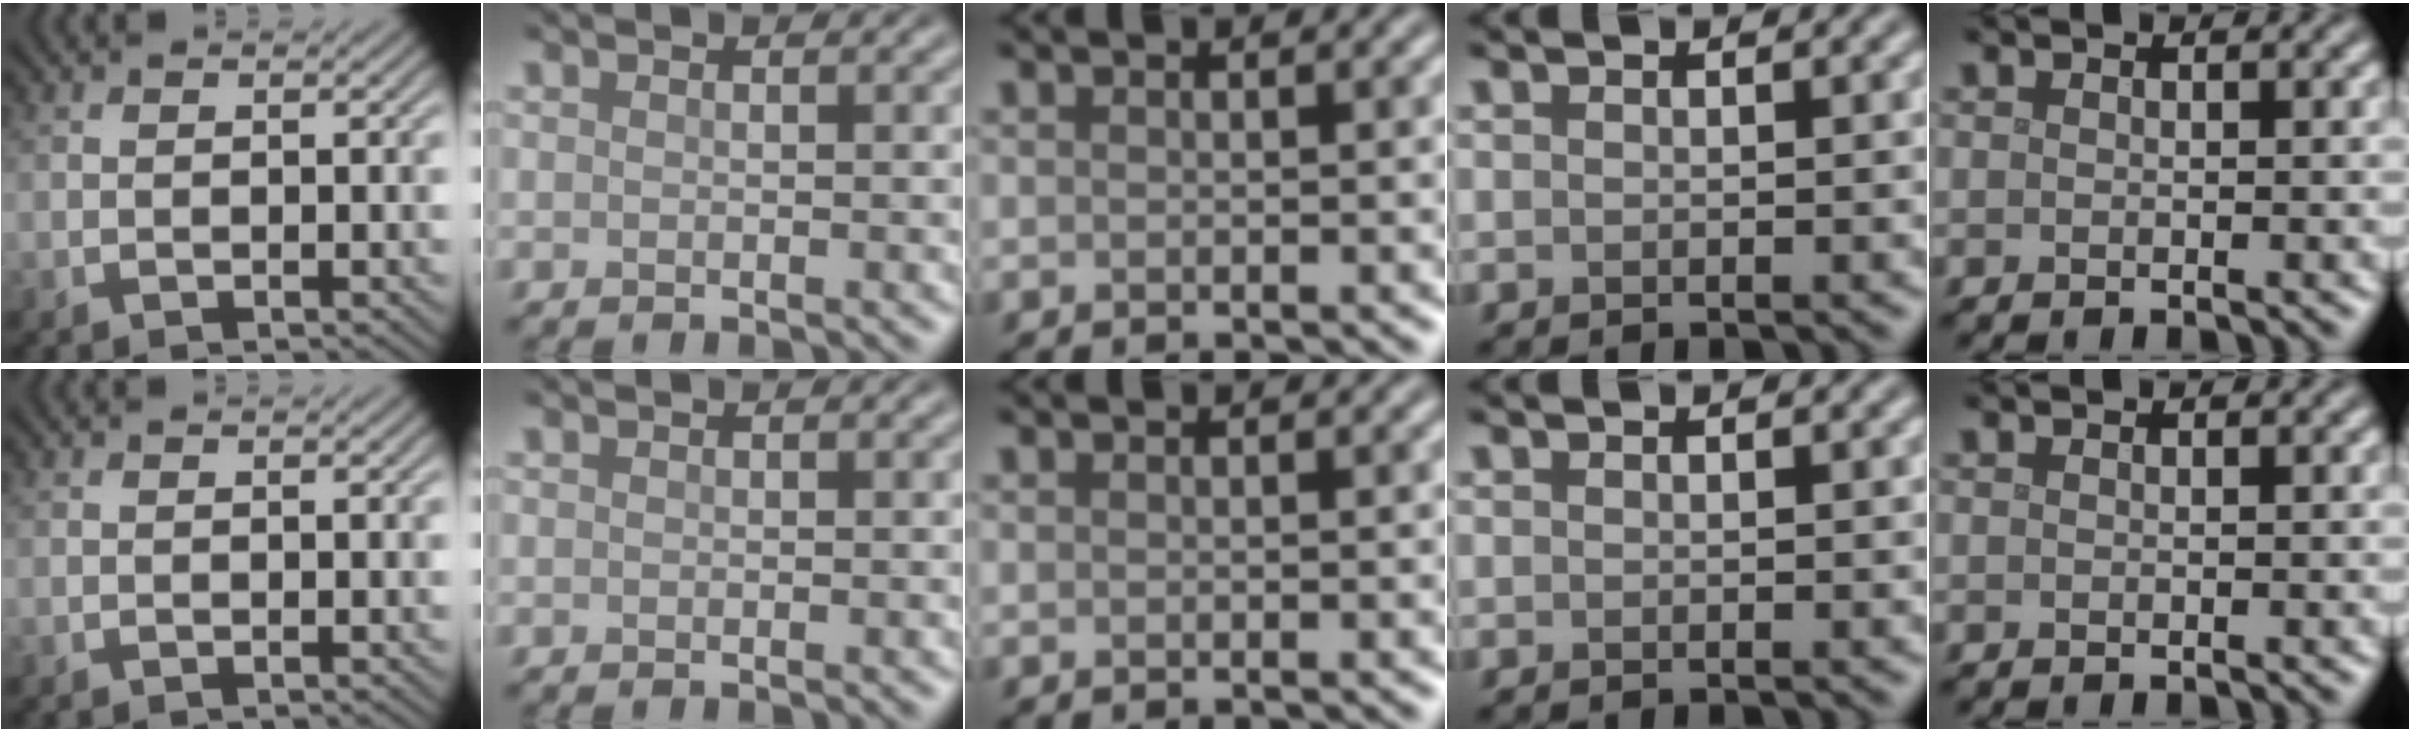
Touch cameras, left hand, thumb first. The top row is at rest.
{}